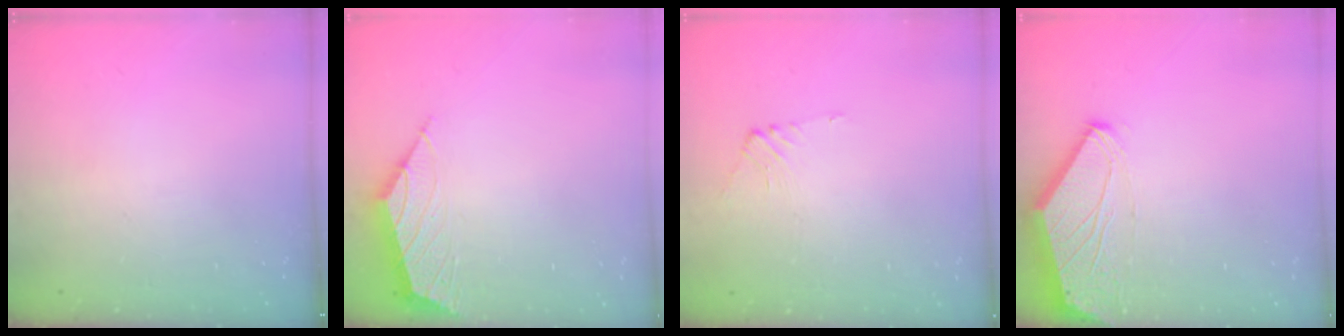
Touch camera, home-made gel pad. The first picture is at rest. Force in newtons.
{"total": 2.2, "press": 2.1, "slide": 0.5}
{"total": 1.8, "press": 1.8, "slide": 0.4}
{"total": 0.0}